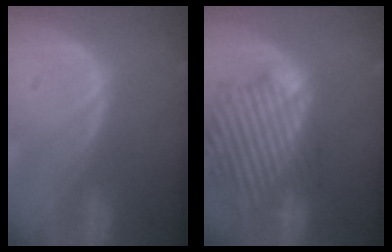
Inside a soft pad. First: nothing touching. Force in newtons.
{"total": 14.3, "press": 12.4, "slide": 7.1}